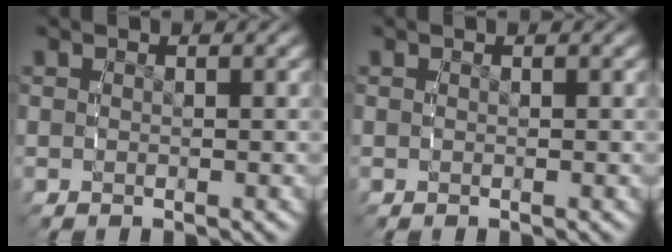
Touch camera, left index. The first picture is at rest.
{"total": 0.0}